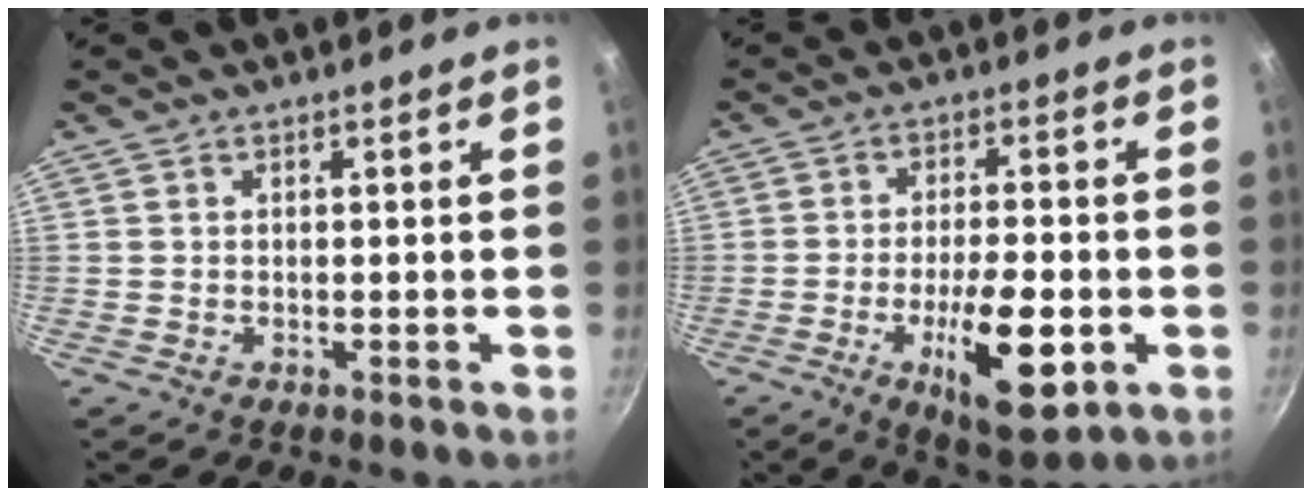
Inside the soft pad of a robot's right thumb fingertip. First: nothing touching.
{"total": 14.2, "force": [-4.5, 4.8, 12.6], "torque": [-0.194, 0.012, -0.064]}